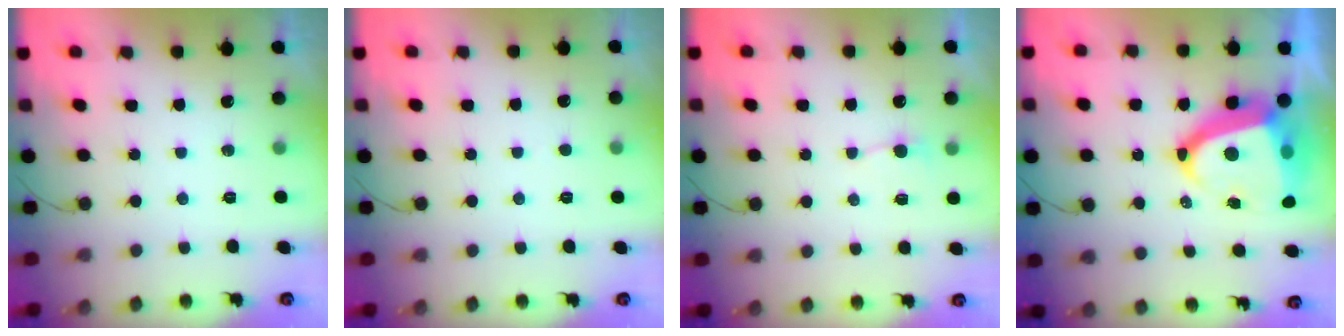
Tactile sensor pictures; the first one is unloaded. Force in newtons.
{"total": 2.2, "press": 2.2, "slide": 0.2}
{"total": 2.7, "press": 2.7, "slide": 0.3}
{"total": 17.8, "press": 17.7, "slide": 2.1}